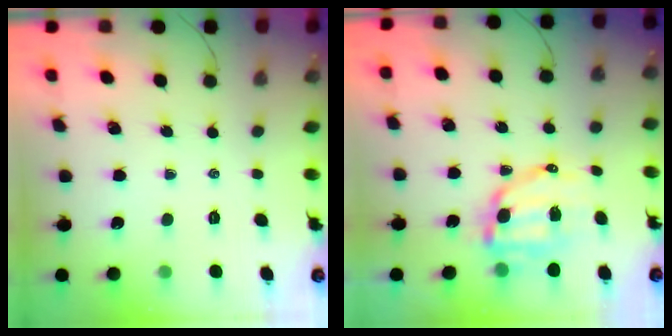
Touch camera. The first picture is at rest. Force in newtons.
{"total": 9.6, "press": 9.3, "slide": 2.0}